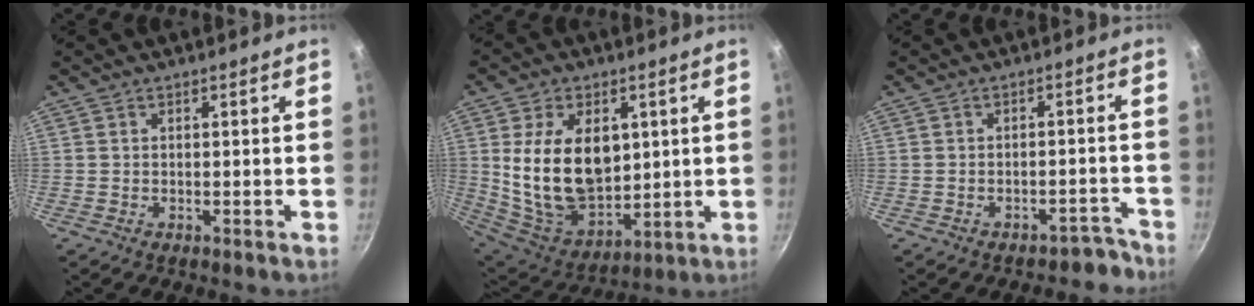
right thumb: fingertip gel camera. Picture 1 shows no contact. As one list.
[{"total": 19.2, "force": [3.1, 12.4, 14.3], "torque": [-0.231, -0.032, 0.075]}, {"total": 4.2, "force": [-3.7, 2.0, 0.6], "torque": [0.039, 0.056, -0.032]}]